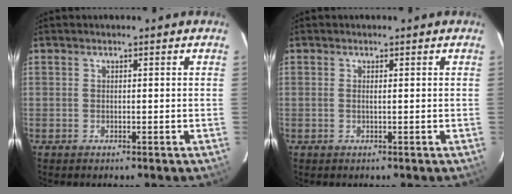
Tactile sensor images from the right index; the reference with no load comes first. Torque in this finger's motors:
{"motor_torque": [-0.04, 0.20, -0.05, 0.00]}